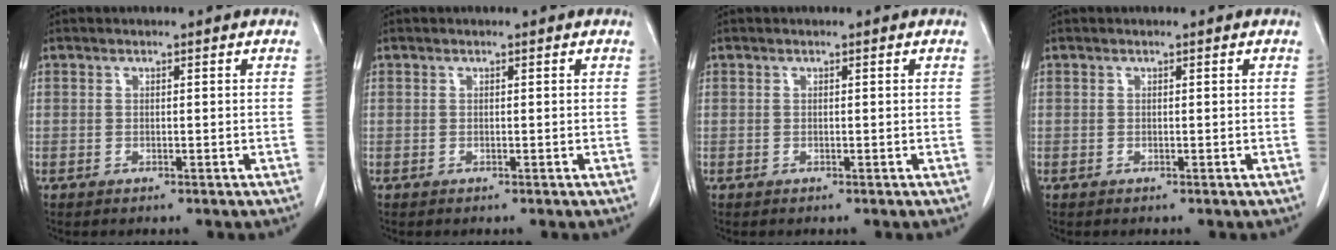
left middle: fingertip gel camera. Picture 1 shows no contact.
{"total": 0.0}
{"total": 0.0}
{"total": 0.0}